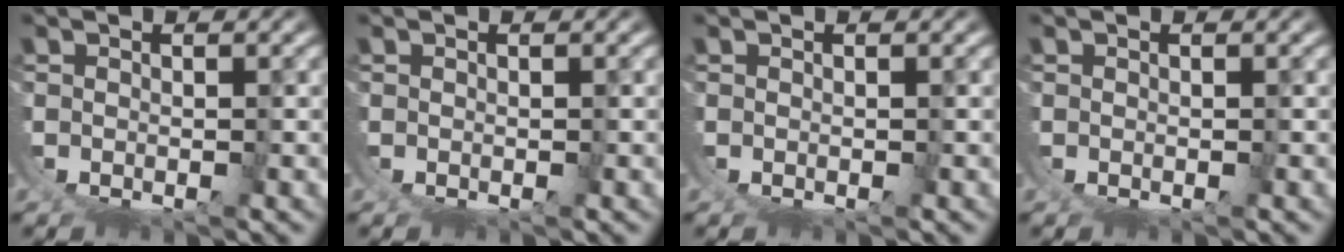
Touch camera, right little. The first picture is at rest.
{"total": 0.0}
{"total": 0.0}
{"total": 0.0}